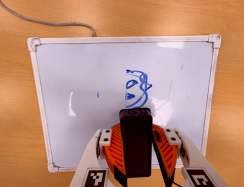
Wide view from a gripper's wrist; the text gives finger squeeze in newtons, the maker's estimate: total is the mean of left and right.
{"total": 8.1, "left": 9.1, "right": 7.2}